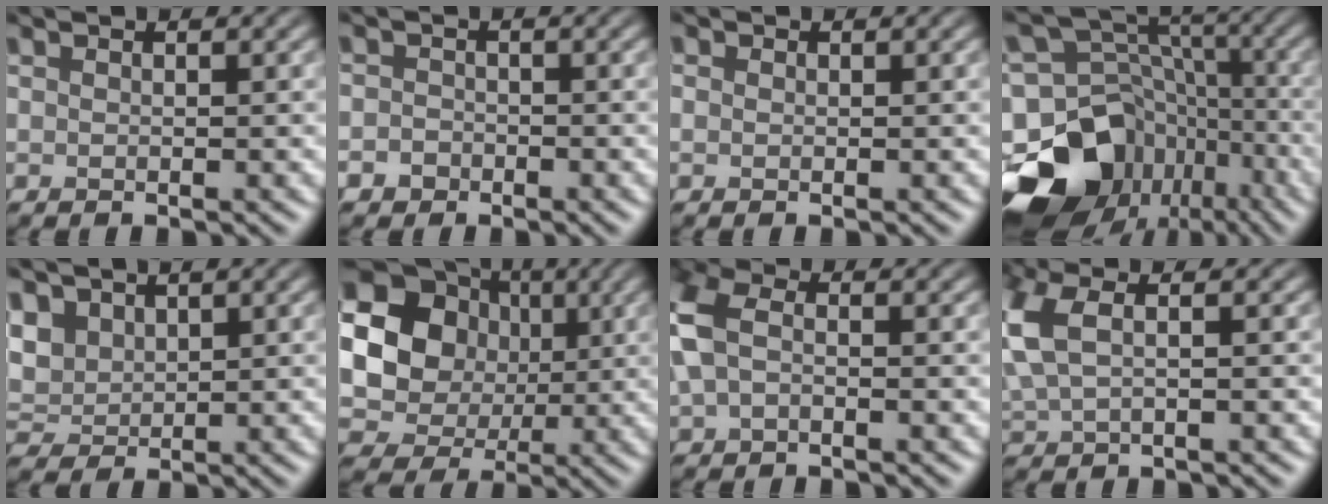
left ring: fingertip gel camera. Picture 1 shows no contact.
{"total": 1.7, "force": [-1.5, 0.6, -0.7], "torque": [0.010, -0.007, -0.020]}
{"total": 0.5, "force": [-0.2, 0.0, -0.5], "torque": [0.002, -0.001, 0.004]}
{"total": 16.2, "force": [-10.3, 11.6, 4.7], "torque": [-0.111, -0.017, -0.156]}
{"total": 3.1, "force": [1.6, 2.2, 1.6], "torque": [-0.055, 0.002, 0.041]}
{"total": 17.5, "force": [2.7, 15.9, 6.7], "torque": [-0.162, 0.013, 0.040]}
{"total": 4.7, "force": [-0.1, 3.2, 3.4], "torque": [-0.114, 0.009, 0.001]}
{"total": 4.7, "force": [0.5, 2.3, 4.0], "torque": [-0.123, 0.006, 0.023]}